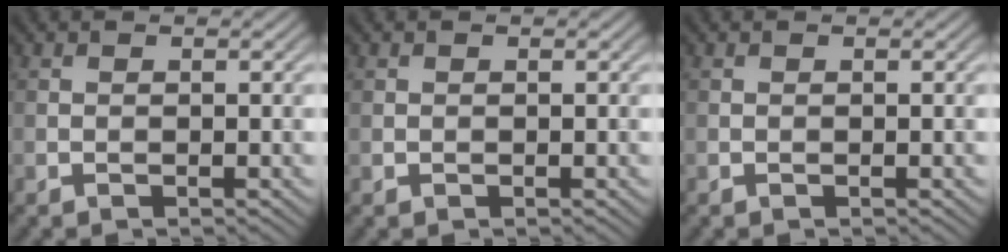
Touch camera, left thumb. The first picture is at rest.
{"total": 0.5, "force": [0.1, 0.5, 0.0], "torque": [0.002, -0.003, 0.003]}
{"total": 0.0}